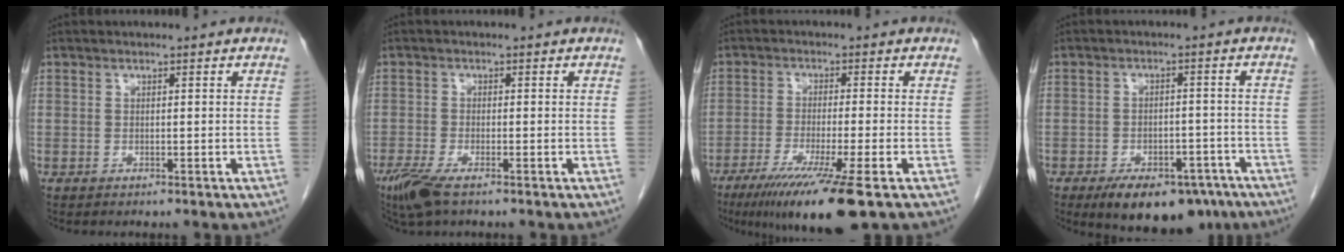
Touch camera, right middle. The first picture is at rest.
{"total": 4.7, "force": [-3.1, 0.9, 3.3], "torque": [-0.073, -0.013, -0.059]}
{"total": 11.7, "force": [-7.3, -0.6, 9.2], "torque": [-0.155, -0.036, -0.119]}
{"total": 12.2, "force": [-8.5, 6.1, 6.3], "torque": [-0.083, 0.004, -0.121]}